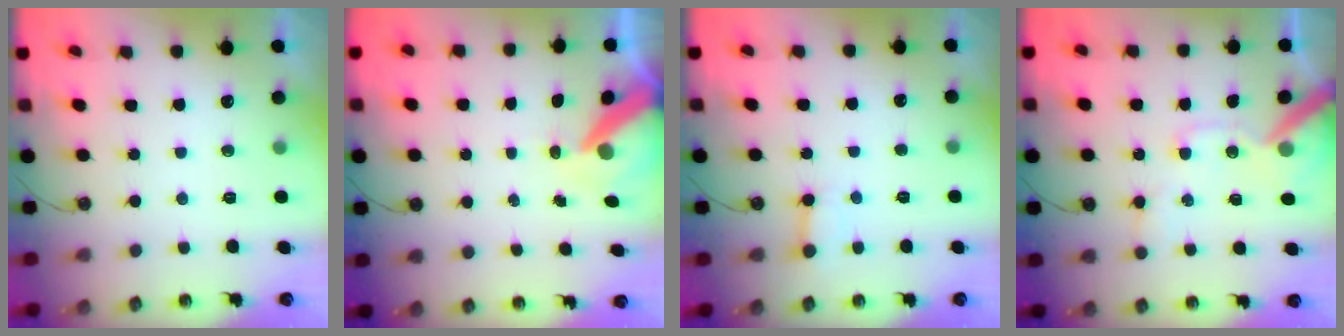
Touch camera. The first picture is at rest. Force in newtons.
{"total": 10.1, "press": 10.0, "slide": 1.3}
{"total": 3.0, "press": 3.0, "slide": 0.4}
{"total": 12.8, "press": 12.7, "slide": 1.6}